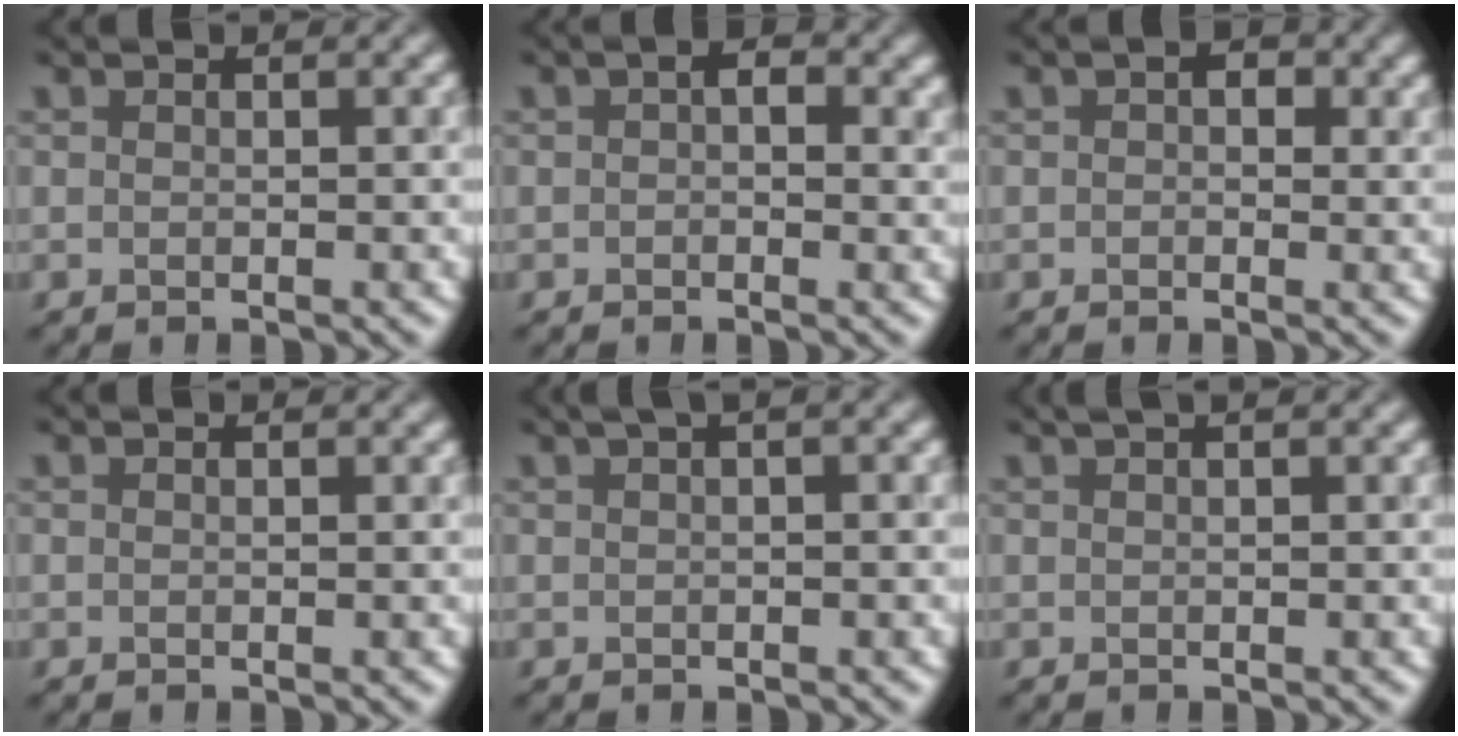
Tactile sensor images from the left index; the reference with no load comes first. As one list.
[{"total": 2.2, "force": [0.5, 1.2, 1.7], "torque": [-0.022, 0.008, 0.004]}, {"total": 1.6, "force": [0.5, 1.0, 1.1], "torque": [-0.008, 0.003, 0.003]}, {"total": 0.0}, {"total": 2.8, "force": [1.2, 0.9, 2.5], "torque": [-0.026, 0.007, 0.004]}, {"total": 1.8, "force": [1.0, 0.4, 1.4], "torque": [-0.021, 0.002, 0.005]}]